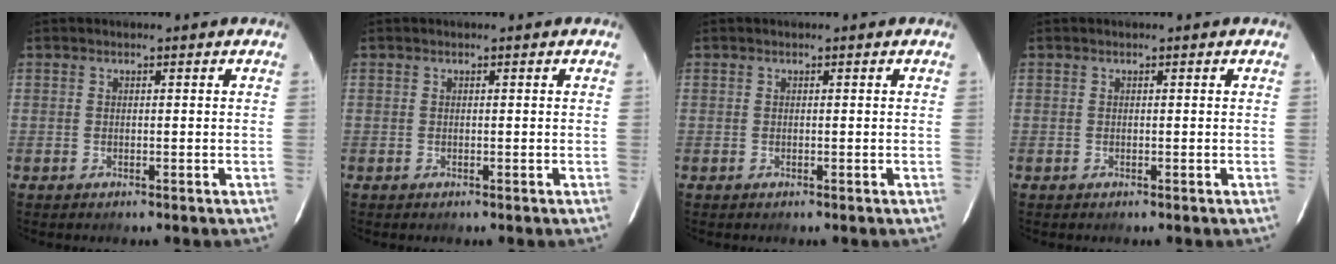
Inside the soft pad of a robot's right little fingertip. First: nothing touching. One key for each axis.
{"total": 0.0}
{"total": 0.0}
{"total": 0.0}